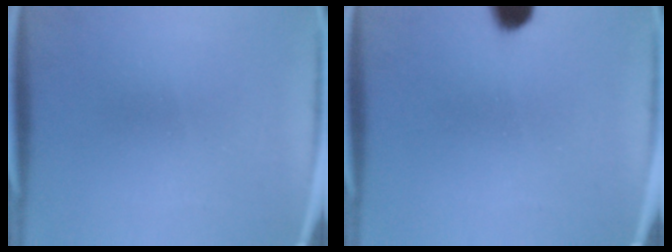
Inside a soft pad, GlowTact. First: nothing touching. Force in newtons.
{"total": 7.1}